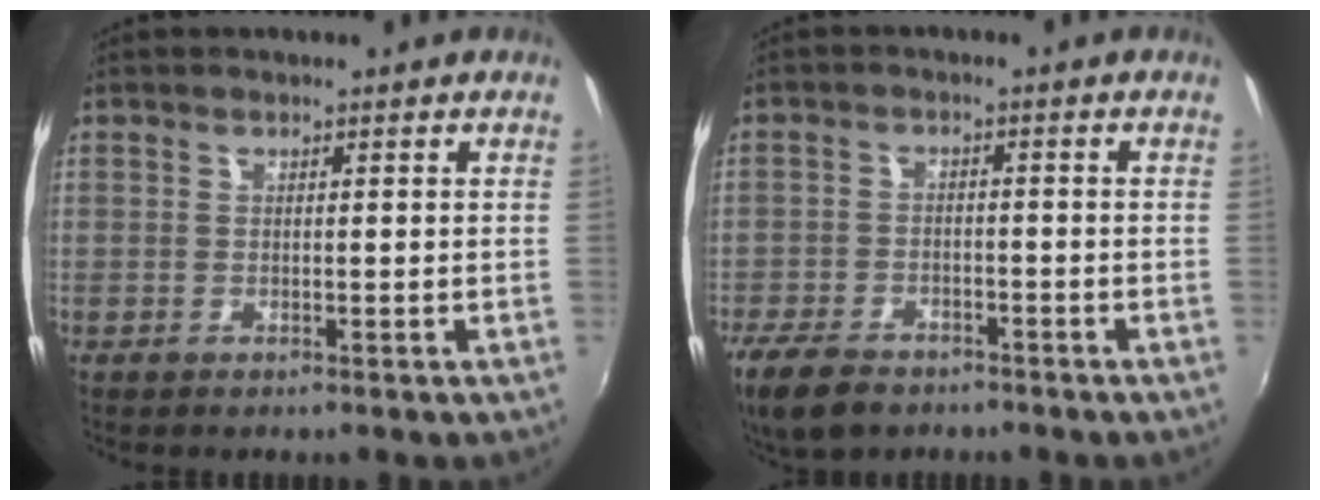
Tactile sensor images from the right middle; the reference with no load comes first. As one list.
[{"total": 9.2, "force": [-6.8, 4.6, 4.3], "torque": [-0.118, -0.013, -0.123]}]